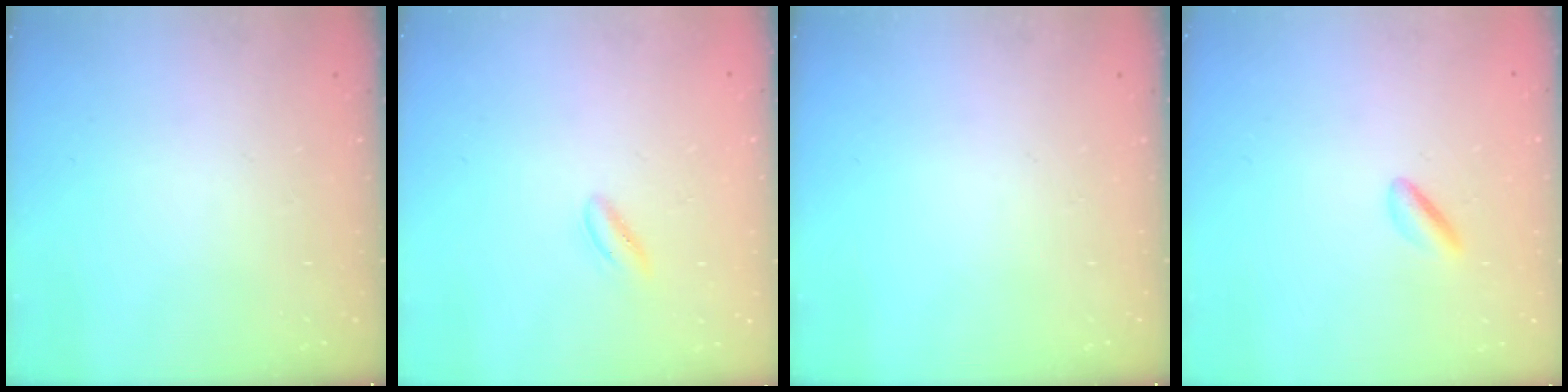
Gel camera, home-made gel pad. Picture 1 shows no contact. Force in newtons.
{"total": 2.6, "press": 2.5, "slide": 0.8}
{"total": 0.0}
{"total": 1.8, "press": 1.6, "slide": 0.9}